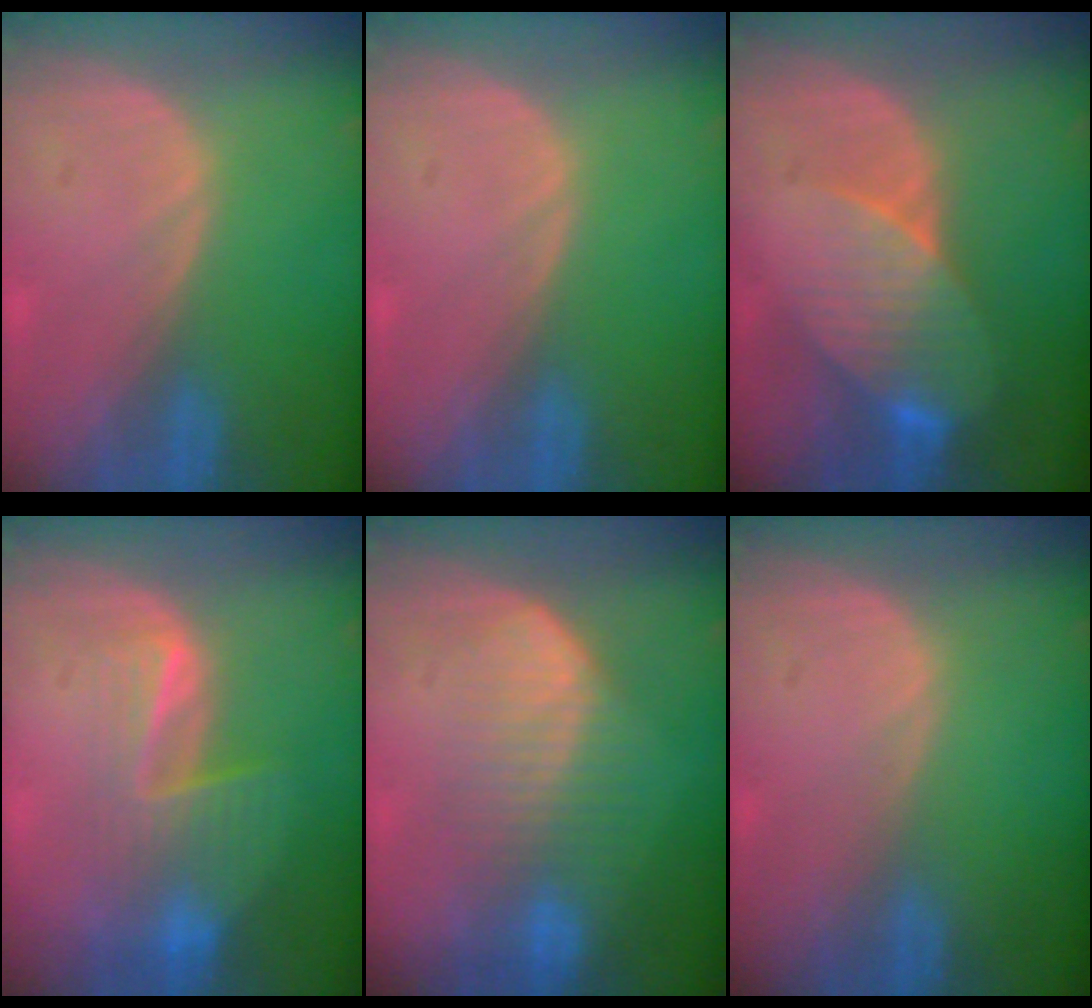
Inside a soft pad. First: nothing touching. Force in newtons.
{"total": 0.0}
{"total": 8.2, "press": 7.3, "slide": 3.7}
{"total": 7.4, "press": 6.7, "slide": 3.1}
{"total": 6.8, "press": 6.7, "slide": 1.3}
{"total": 0.0}